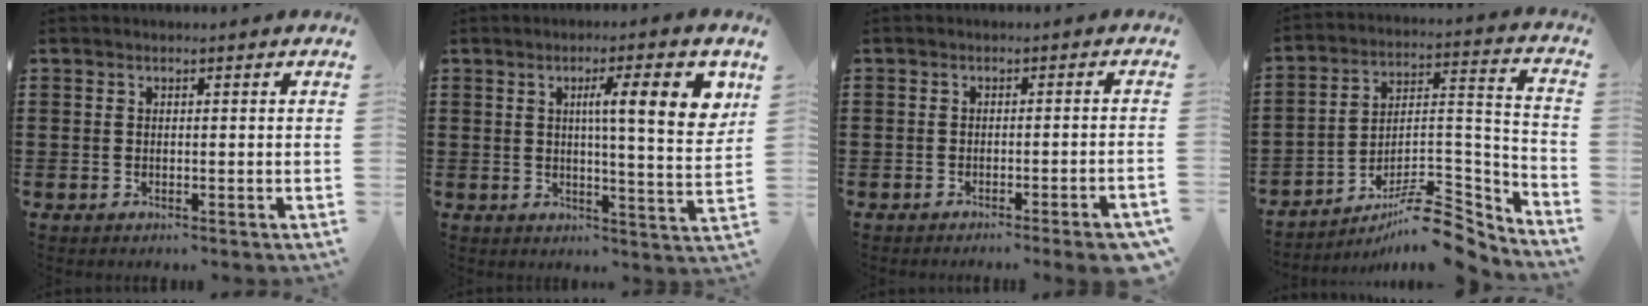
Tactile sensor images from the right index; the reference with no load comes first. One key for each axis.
{"total": 10.0, "fx": 3.4, "fy": 1.4, "fz": 9.3, "tx": -0.141, "ty": -0.008, "tz": 0.044}
{"total": 2.2, "fx": -1.7, "fy": -0.2, "fz": 1.3, "tx": -0.020, "ty": -0.001, "tz": -0.032}
{"total": 10.8, "fx": -8.7, "fy": 2.8, "fz": 5.7, "tx": -0.082, "ty": 0.033, "tz": -0.166}